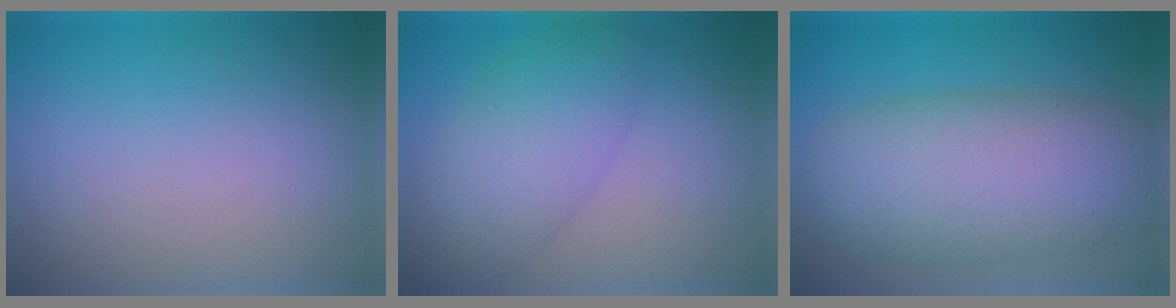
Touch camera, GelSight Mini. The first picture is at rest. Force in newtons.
{"total": 5.3, "press": 5.3, "slide": 0.2}
{"total": 9.6, "press": 9.6, "slide": 0.5}